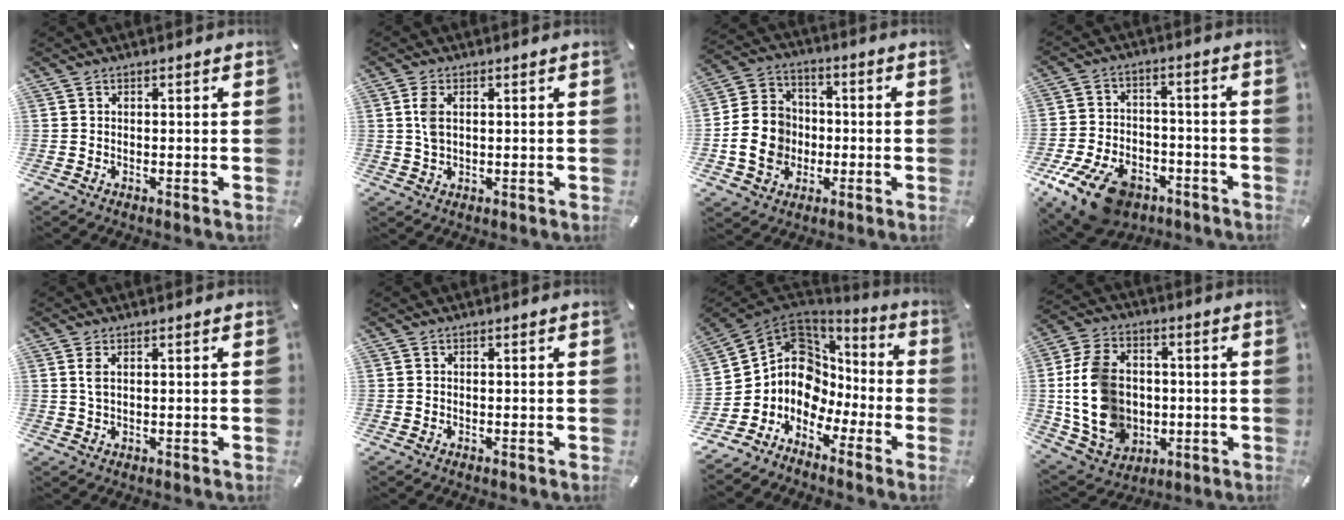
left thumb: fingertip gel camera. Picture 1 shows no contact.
{"total": 3.9, "force": [0.8, 2.1, 3.1], "torque": [-0.082, 0.002, 0.008]}
{"total": 11.6, "force": [-2.9, 10.3, 4.4], "torque": [-0.100, 0.031, -0.049]}
{"total": 15.2, "force": [-9.2, 8.5, 8.5], "torque": [-0.155, 0.062, -0.153]}
{"total": 2.3, "force": [0.7, 0.8, 2.1], "torque": [-0.043, 0.005, 0.011]}
{"total": 0.0}
{"total": 9.5, "force": [-0.4, 8.8, 3.5], "torque": [-0.093, -0.028, -0.005]}
{"total": 15.9, "force": [-0.7, 12.8, 9.5], "torque": [-0.218, 0.014, -0.009]}